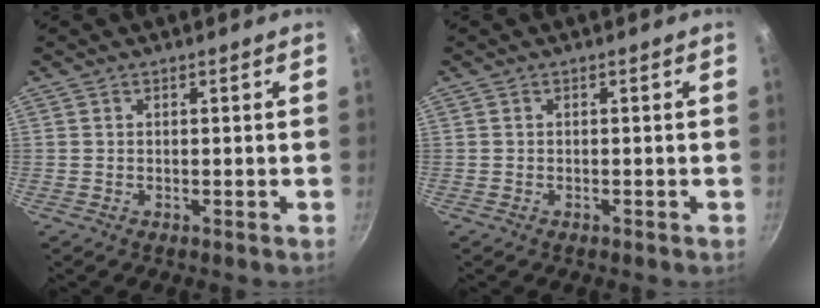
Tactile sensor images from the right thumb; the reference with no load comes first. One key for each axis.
{"total": 0.0}